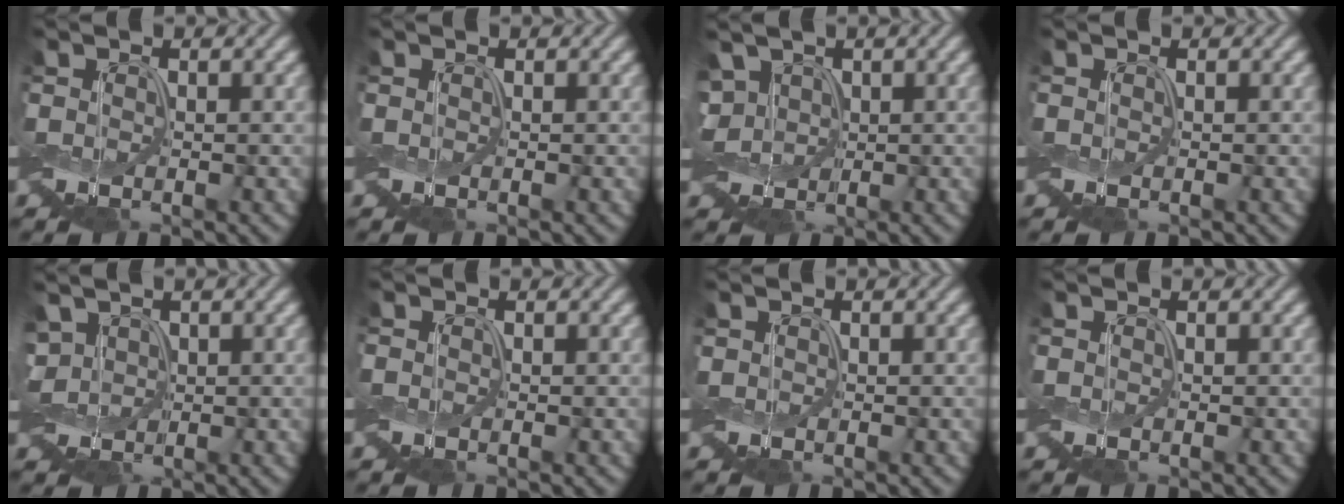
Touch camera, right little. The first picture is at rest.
{"total": 0.0}
{"total": 4.1, "force": [1.3, 2.8, 2.6], "torque": [-0.059, 0.018, 0.020]}
{"total": 0.0}
{"total": 2.4, "force": [0.8, 1.6, 1.5], "torque": [-0.034, 0.009, 0.010]}
{"total": 0.0}
{"total": 0.0}
{"total": 0.0}